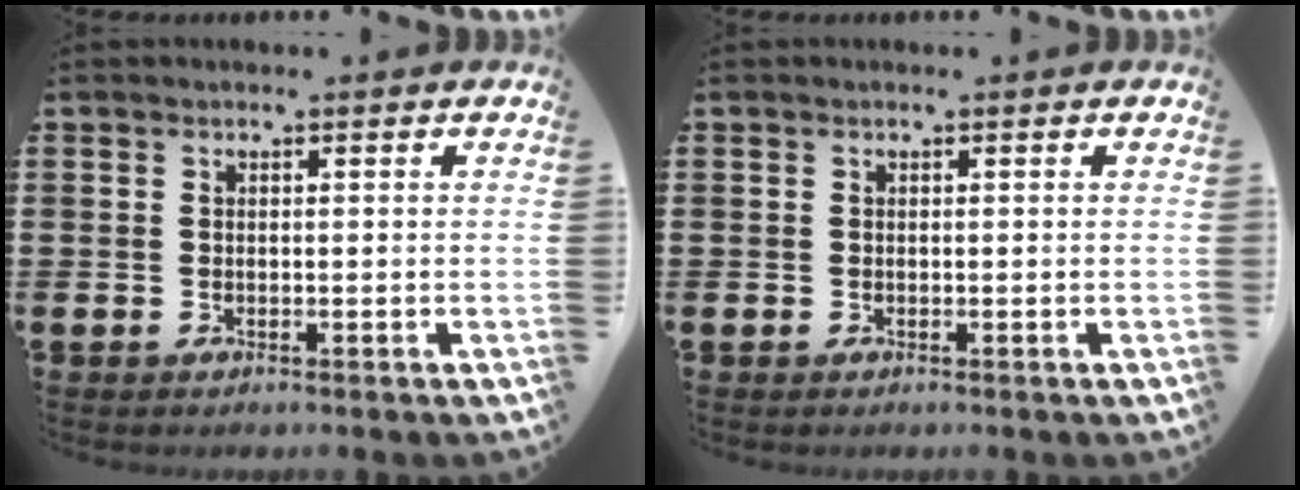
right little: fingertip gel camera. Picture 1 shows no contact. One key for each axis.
{"total": 0.0}